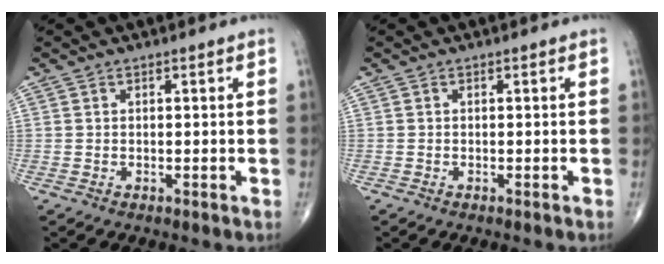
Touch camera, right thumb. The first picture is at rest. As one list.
[{"total": 0.0}]